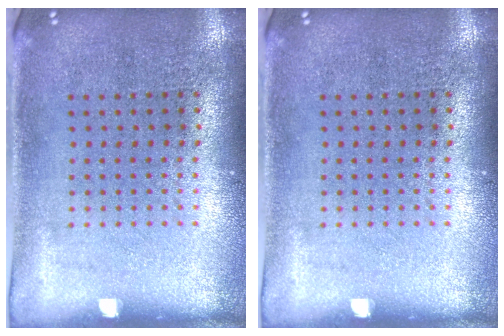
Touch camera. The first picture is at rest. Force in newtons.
{"total": 0.0}